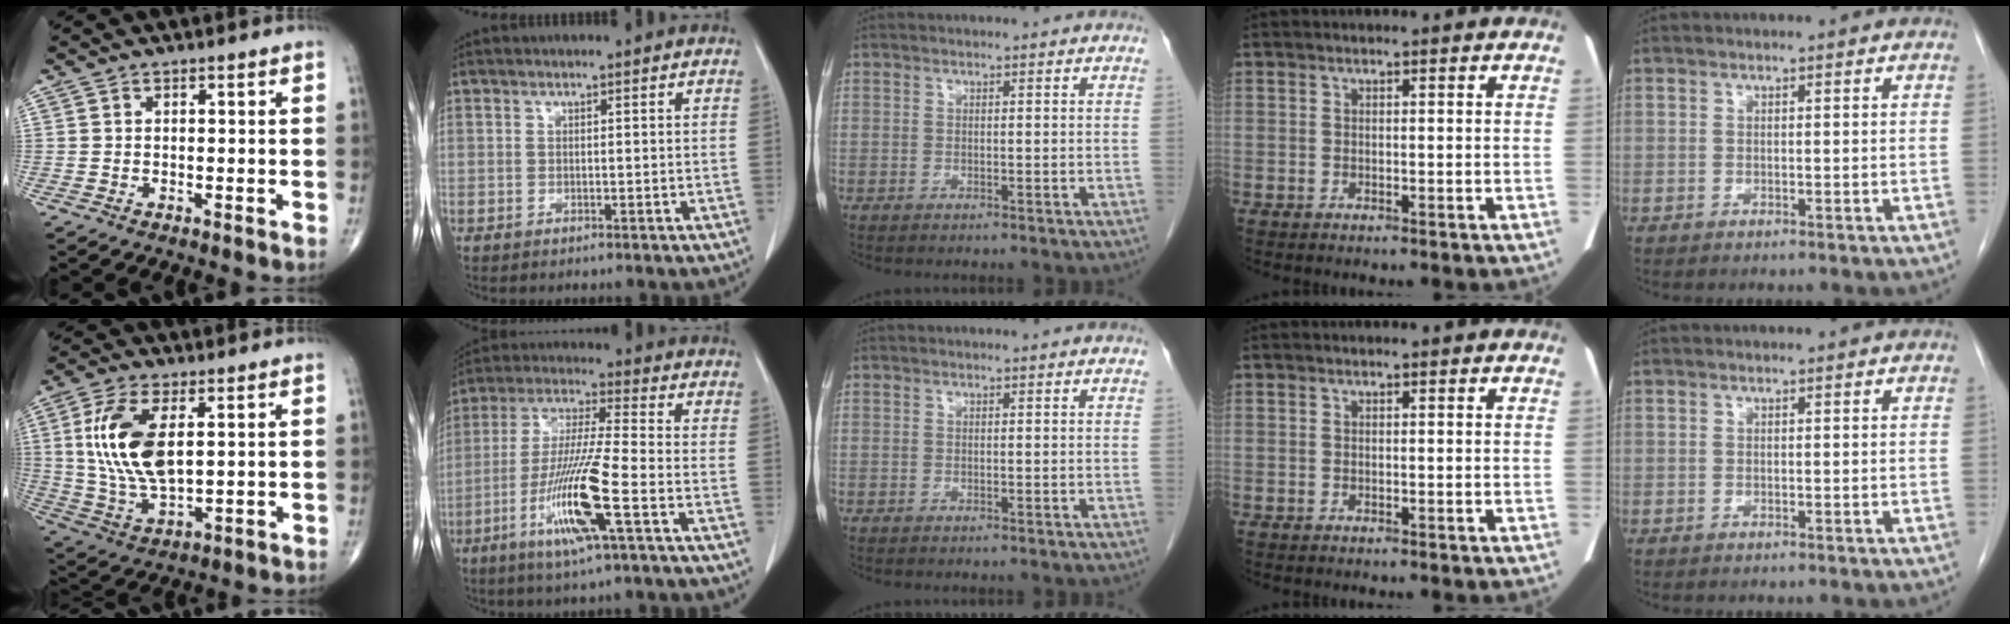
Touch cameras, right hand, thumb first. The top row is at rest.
{"thumb": {"total": 13.8, "force": [3.0, 6.5, 11.8], "torque": [-0.247, -0.013, 0.067]}, "index": {"total": 13.5, "force": [-5.2, -0.1, 12.4], "torque": [-0.252, -0.018, -0.102]}}